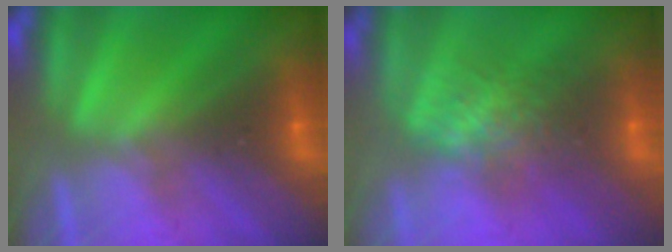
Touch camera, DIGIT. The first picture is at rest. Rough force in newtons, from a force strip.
{"total": 4.7}